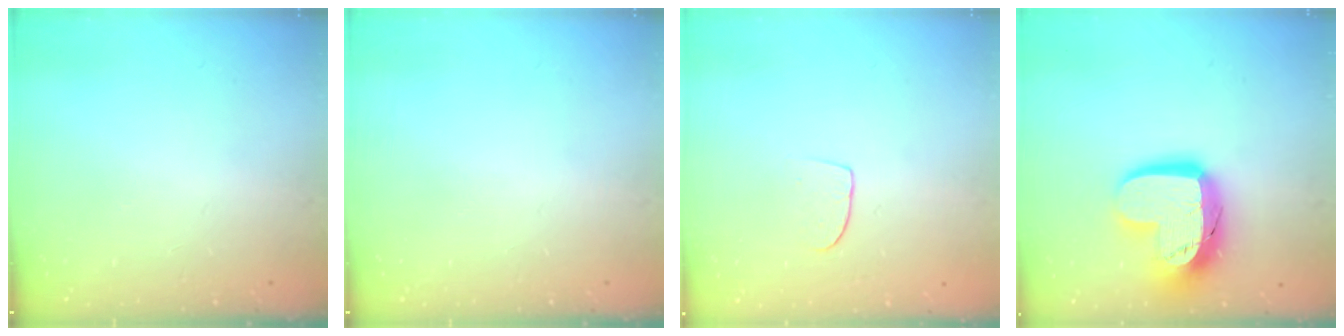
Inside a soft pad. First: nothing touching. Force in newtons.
{"total": 0.0}
{"total": 6.3, "press": 6.3, "slide": 0.5}
{"total": 17.0, "press": 17.0, "slide": 1.3}